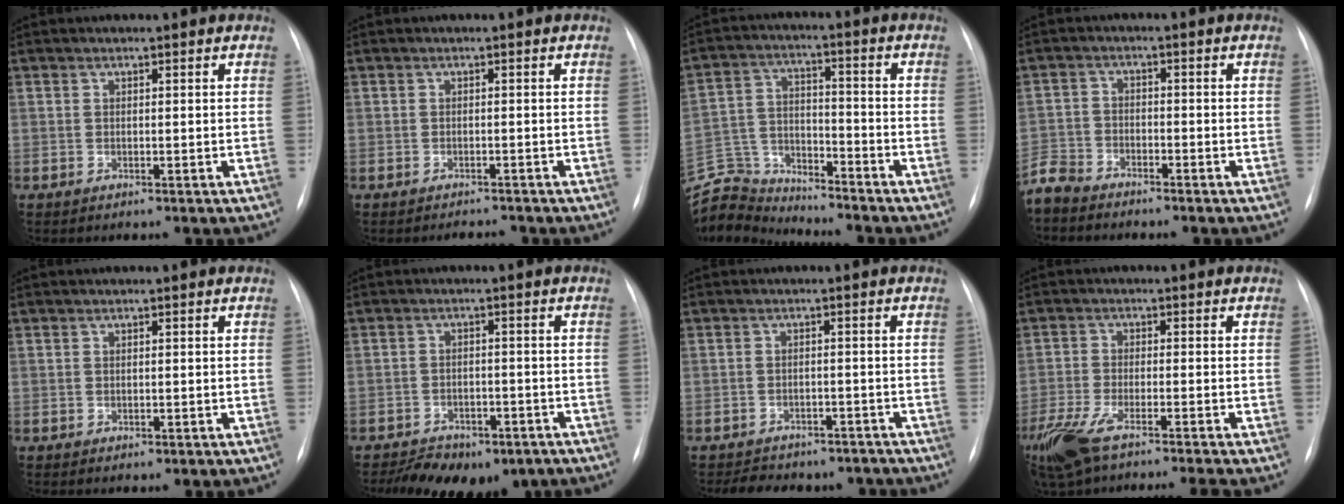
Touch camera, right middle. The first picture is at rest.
{"total": 1.5, "force": [-1.5, 0.2, 0.1], "torque": [-0.001, -0.006, -0.015]}
{"total": 15.2, "force": [-14.8, 3.2, 1.6], "torque": [-0.038, 0.044, -0.250]}
{"total": 5.0, "force": [-4.8, 1.5, 0.2], "torque": [-0.002, -0.012, -0.099]}
{"total": 0.0}
{"total": 11.9, "force": [-8.8, 6.0, 5.4], "torque": [-0.079, 0.005, -0.117]}
{"total": 10.6, "force": [-9.2, 4.6, 2.6], "torque": [-0.043, 0.012, -0.104]}
{"total": 11.9, "force": [-9.2, 1.0, 7.4], "torque": [-0.144, -0.025, -0.159]}